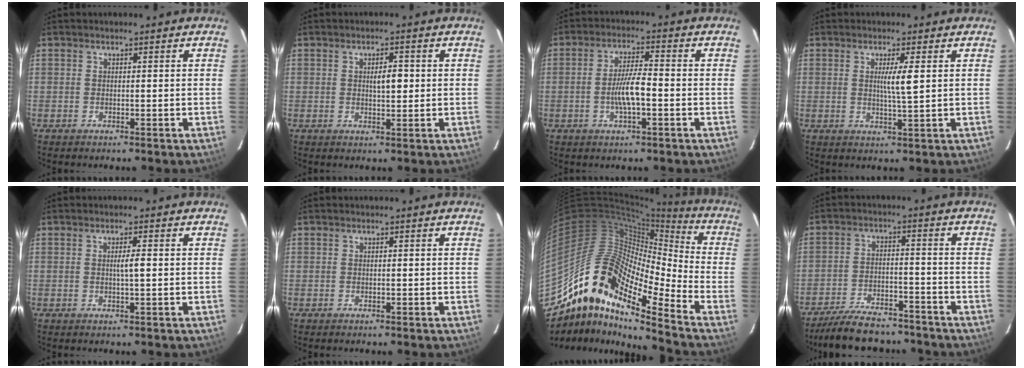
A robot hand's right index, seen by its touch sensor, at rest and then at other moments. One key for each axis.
{"total": 3.0, "fx": 0.4, "fy": 1.0, "fz": 2.8, "tx": -0.045, "ty": 0.002, "tz": 0.007}
{"total": 5.9, "fx": -1.3, "fy": 1.0, "fz": 5.7, "tx": -0.114, "ty": 0.005, "tz": -0.025}
{"total": 3.8, "fx": 0.8, "fy": -0.4, "fz": 3.7, "tx": -0.067, "ty": -0.006, "tz": 0.013}
{"total": 1.9, "fx": 0.1, "fy": -0.1, "fz": 1.9, "tx": -0.033, "ty": 0.000, "tz": 0.001}
{"total": 0.0}
{"total": 19.3, "fx": -13.3, "fy": 4.4, "fz": 13.4, "tx": -0.263, "ty": 0.032, "tz": -0.239}
{"total": 11.8, "fx": -10.5, "fy": 3.2, "fz": 4.4, "tx": -0.076, "ty": 0.003, "tz": -0.164}